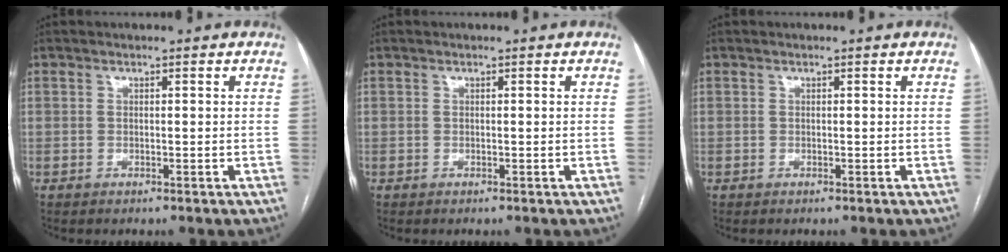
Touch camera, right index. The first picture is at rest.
{"total": 0.0}
{"total": 0.0}